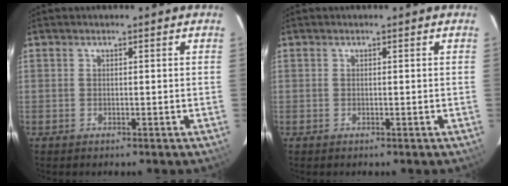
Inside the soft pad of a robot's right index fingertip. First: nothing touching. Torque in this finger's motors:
{"motor_torque": [0.00, 0.00, 0.00, 0.00]}